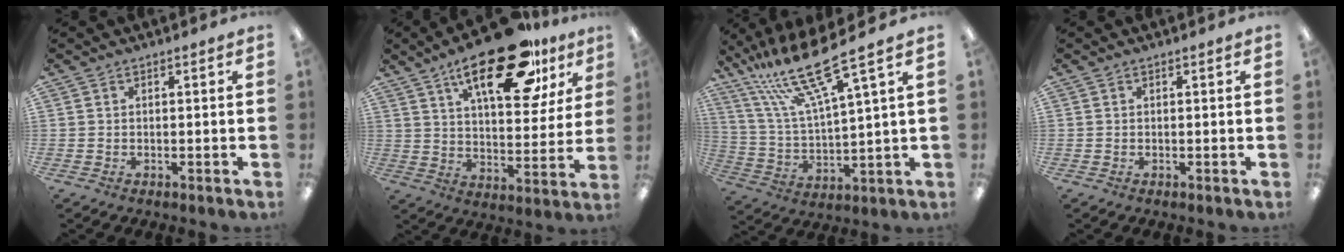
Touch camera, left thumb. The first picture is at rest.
{"total": 23.8, "force": [14.9, 9.6, 15.9], "torque": [-0.232, -0.070, 0.238]}
{"total": 18.3, "force": [13.9, 2.6, 11.7], "torque": [-0.249, -0.081, 0.230]}
{"total": 0.0}